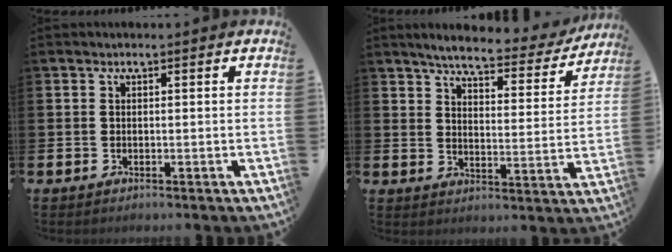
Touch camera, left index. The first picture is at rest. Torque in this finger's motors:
{"motor_torque": [1.11, -1.04, 0.62, 0.12]}